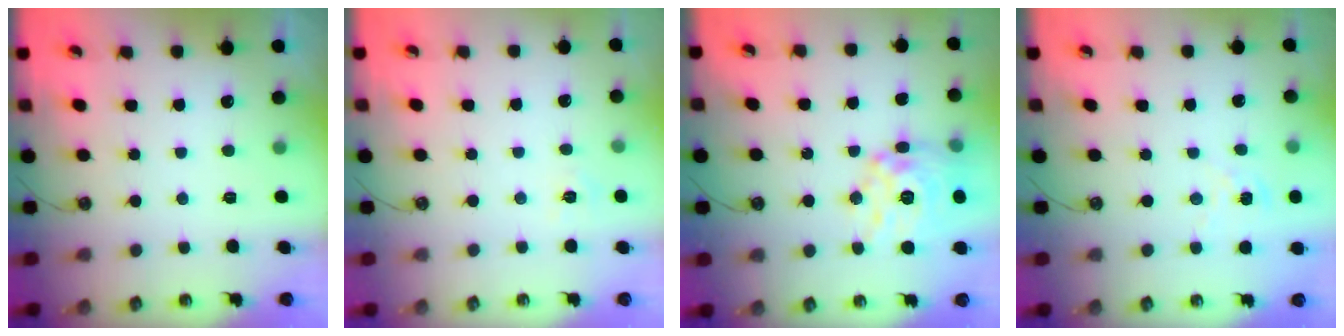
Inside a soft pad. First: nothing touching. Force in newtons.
{"total": 4.2, "press": 4.2, "slide": 0.4}
{"total": 15.6, "press": 15.5, "slide": 1.4}
{"total": 1.9, "press": 1.9, "slide": 0.2}